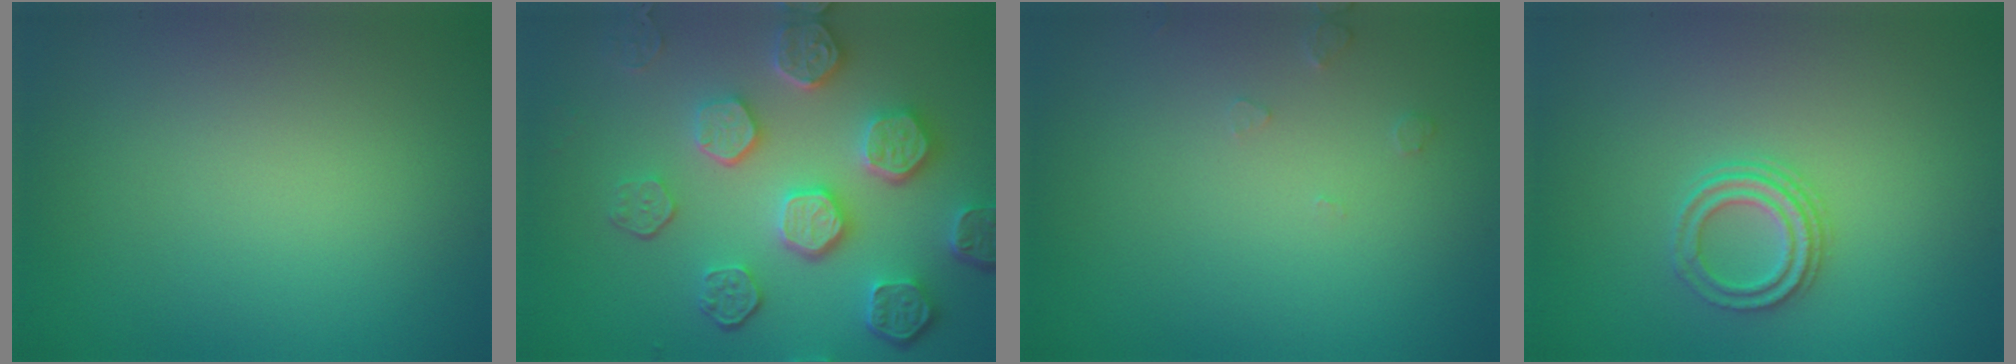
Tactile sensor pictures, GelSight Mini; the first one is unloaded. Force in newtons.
{"total": 7.0, "press": 5.7, "slide": 4.2}
{"total": 0.9, "press": 0.9, "slide": 0.2}
{"total": 2.5, "press": 2.2, "slide": 1.2}